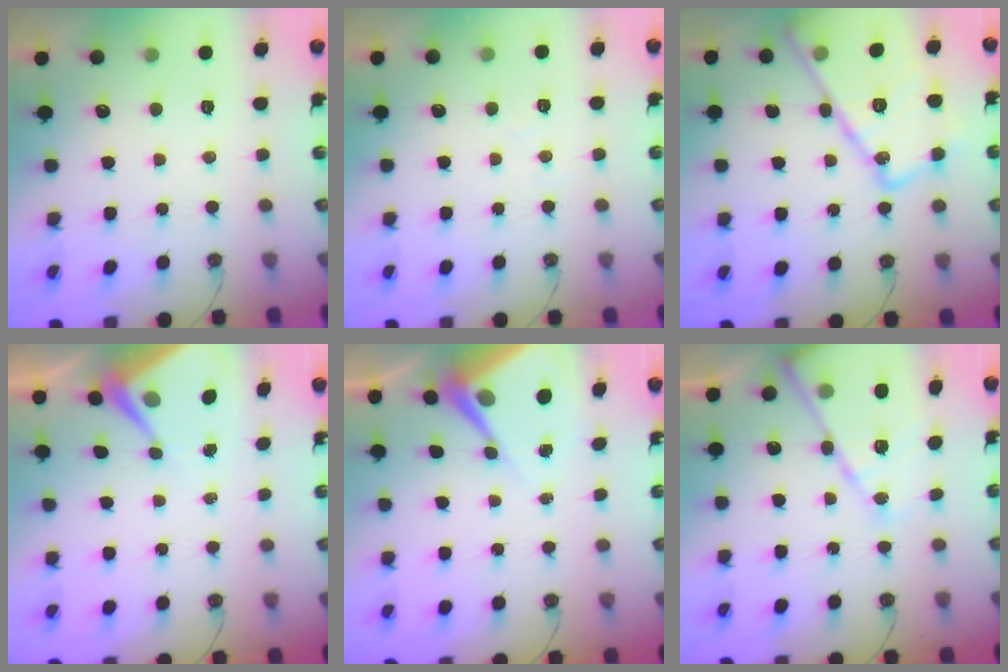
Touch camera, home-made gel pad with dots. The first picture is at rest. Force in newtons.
{"total": 3.4, "press": 3.4, "slide": 0.5}
{"total": 20.4, "press": 20.4, "slide": 1.6}
{"total": 5.1, "press": 5.1, "slide": 0.6}
{"total": 6.8, "press": 6.8, "slide": 0.4}
{"total": 14.9, "press": 14.8, "slide": 1.4}